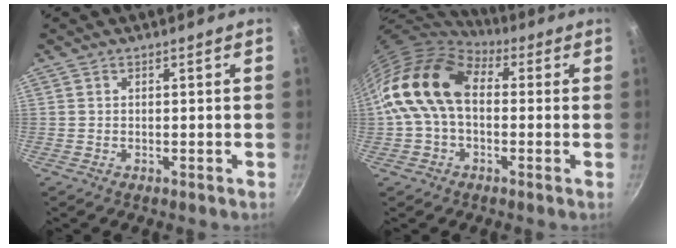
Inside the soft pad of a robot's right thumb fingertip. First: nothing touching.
{"total": 15.1, "force": [1.2, 10.2, 11.1], "torque": [-0.182, 0.027, 0.004]}